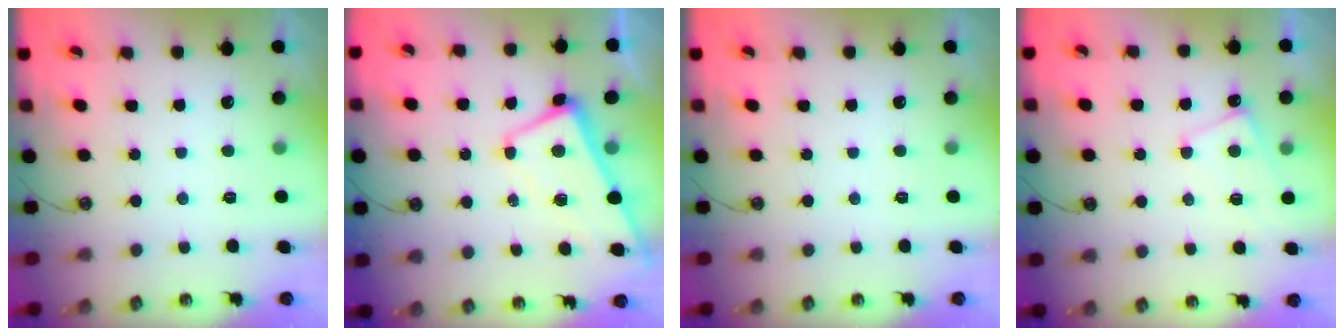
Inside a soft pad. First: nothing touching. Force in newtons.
{"total": 1.2, "press": 0.9, "slide": 0.7}
{"total": 0.0}
{"total": 0.7, "press": 0.5, "slide": 0.4}